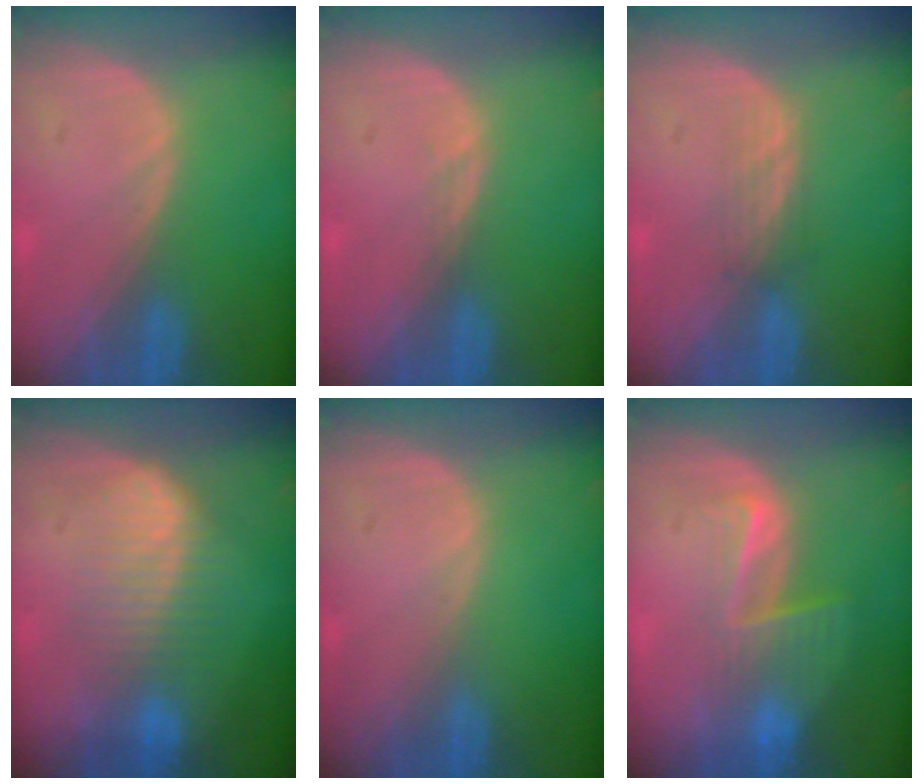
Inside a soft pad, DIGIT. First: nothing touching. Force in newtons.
{"total": 0.8, "press": 0.6, "slide": 0.6}
{"total": 2.2, "press": 2.2, "slide": 0.4}
{"total": 6.9, "press": 6.6, "slide": 1.8}
{"total": 0.0}
{"total": 6.6, "press": 5.5, "slide": 3.5}